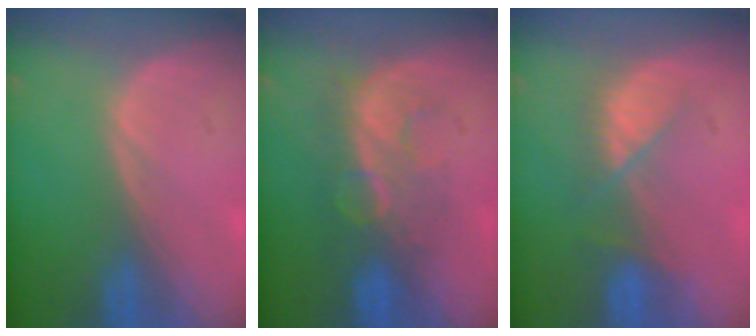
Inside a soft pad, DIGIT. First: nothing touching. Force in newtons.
{"total": 8.1, "press": 7.4, "slide": 3.2}
{"total": 4.6, "press": 4.6, "slide": 0.5}